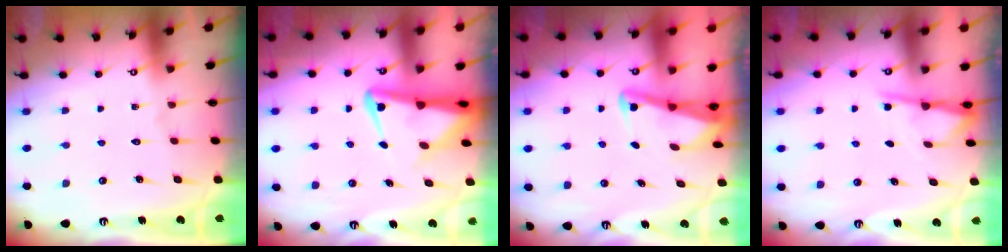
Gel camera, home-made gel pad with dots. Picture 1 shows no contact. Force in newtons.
{"total": 5.5, "press": 5.4, "slide": 1.3}
{"total": 3.0, "press": 3.0, "slide": 0.3}
{"total": 2.2, "press": 2.2, "slide": 0.3}